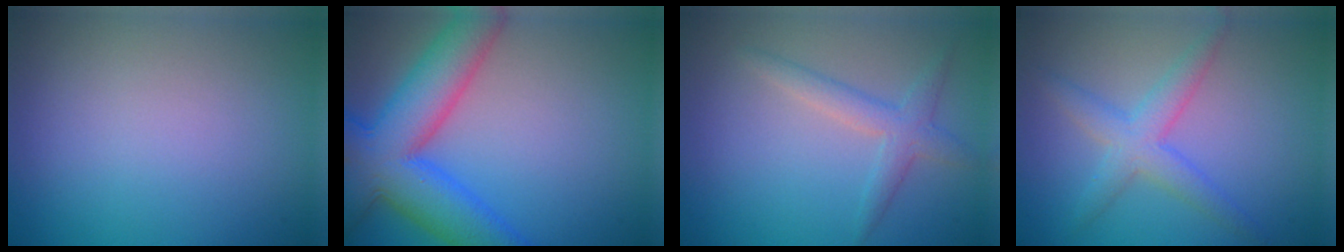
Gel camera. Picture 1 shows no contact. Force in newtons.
{"total": 10.4, "press": 10.4, "slide": 0.5}
{"total": 2.5, "press": 2.5, "slide": 0.1}
{"total": 3.5, "press": 3.5, "slide": 0.1}